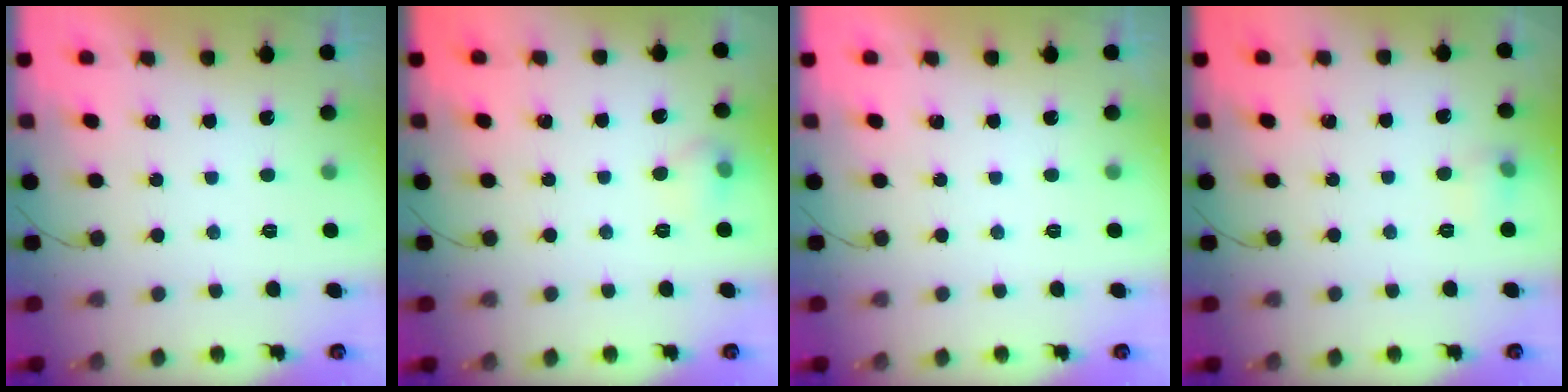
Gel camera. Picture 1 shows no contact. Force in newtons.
{"total": 5.0, "press": 4.7, "slide": 1.9}
{"total": 0.0}
{"total": 5.9, "press": 5.8, "slide": 1.3}